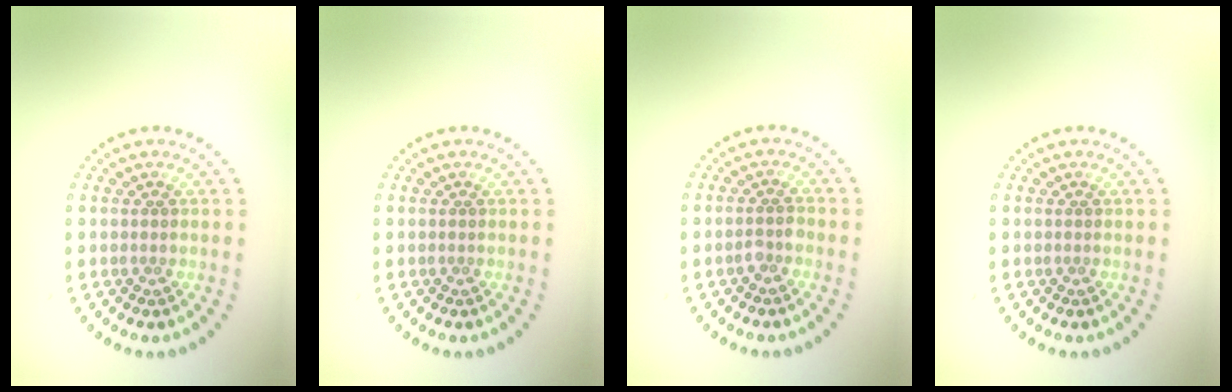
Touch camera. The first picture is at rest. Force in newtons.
{"total": 0.0}
{"total": 1.1, "press": 1.1, "slide": 0.4}
{"total": 0.0}